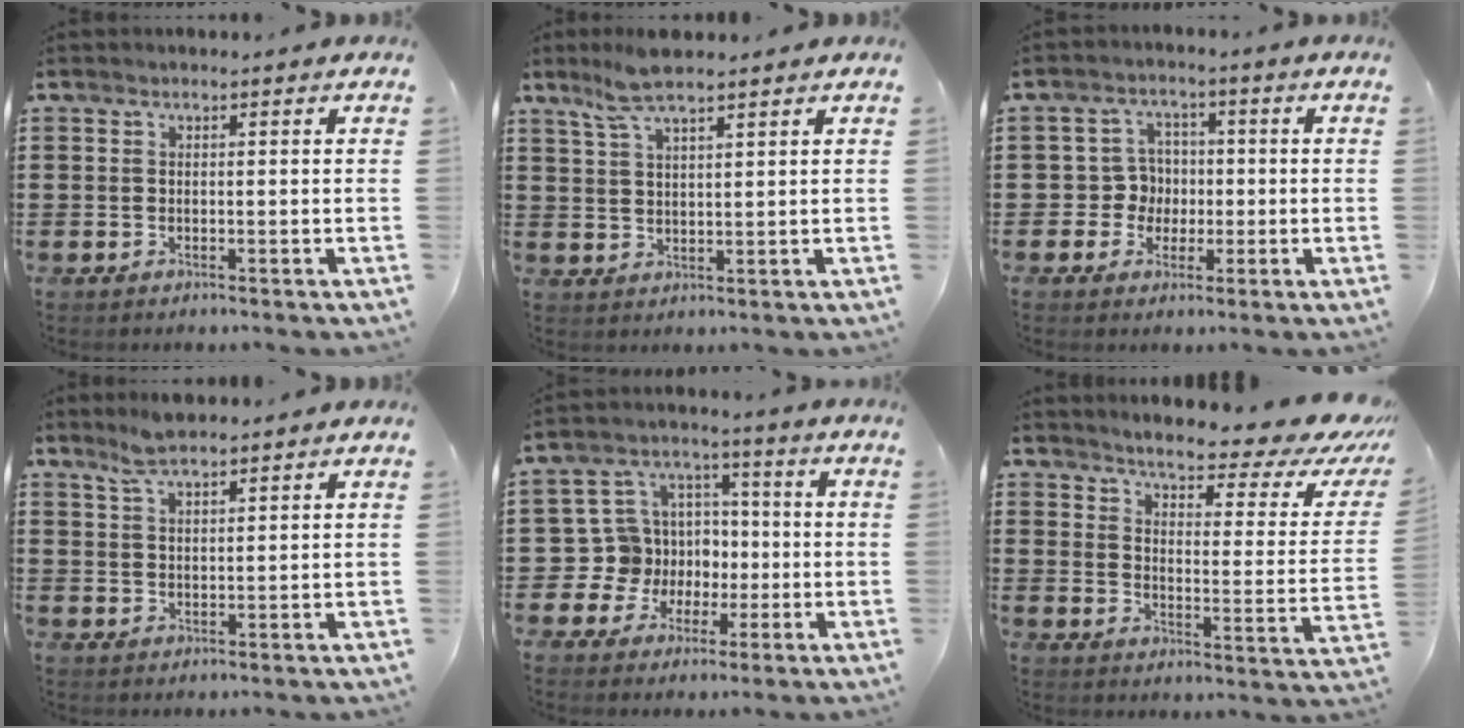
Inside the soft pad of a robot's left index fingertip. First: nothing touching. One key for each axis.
{"total": 5.8, "fx": 4.5, "fy": 0.9, "fz": 3.5, "tx": -0.079, "ty": -0.003, "tz": 0.081}
{"total": 4.9, "fx": -0.3, "fy": 4.8, "fz": 1.2, "tx": -0.043, "ty": 0.013, "tz": -0.007}
{"total": 4.3, "fx": 3.7, "fy": 1.0, "fz": 2.1, "tx": -0.049, "ty": -0.001, "tz": 0.068}
{"total": 9.2, "fx": -0.9, "fy": 9.0, "fz": 1.4, "tx": -0.085, "ty": 0.000, "tz": -0.011}
{"total": 5.6, "fx": 4.9, "fy": 0.0, "fz": 2.8, "tx": -0.063, "ty": -0.044, "tz": 0.075}